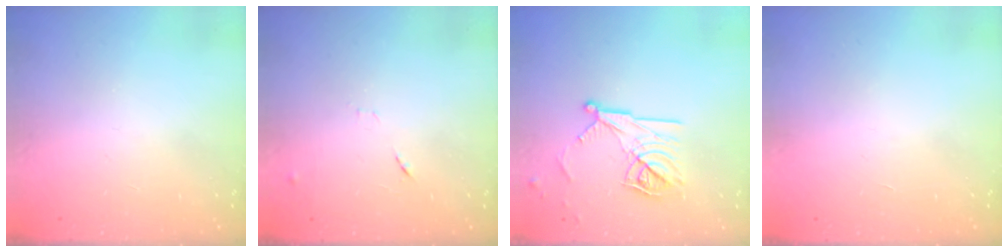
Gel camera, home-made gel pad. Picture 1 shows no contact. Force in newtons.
{"total": 7.3, "press": 7.2, "slide": 0.7}
{"total": 13.5, "press": 13.5, "slide": 0.2}
{"total": 1.7, "press": 1.7, "slide": 0.1}